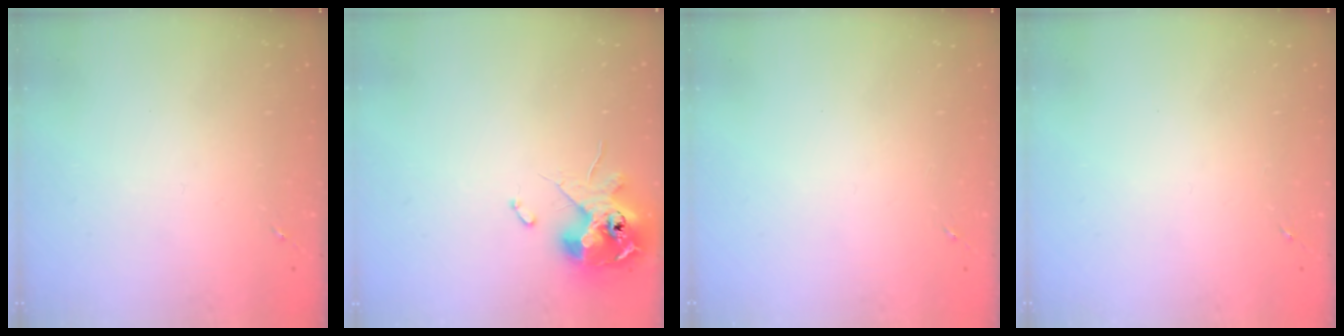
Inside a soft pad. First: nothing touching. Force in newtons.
{"total": 11.6, "press": 11.4, "slide": 2.1}
{"total": 0.0}
{"total": 0.0}